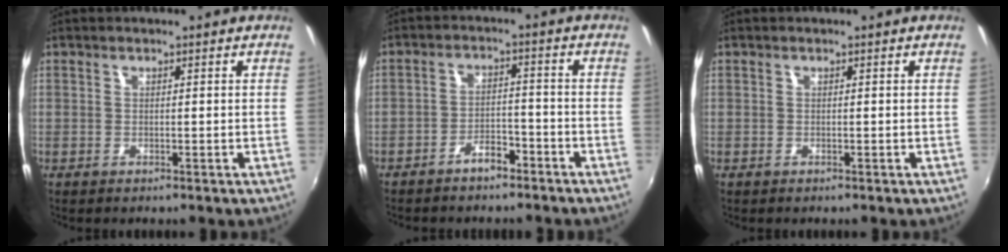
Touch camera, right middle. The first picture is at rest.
{"total": 4.5, "force": [-3.7, 1.7, 2.0], "torque": [-0.049, 0.015, -0.052]}
{"total": 0.0}